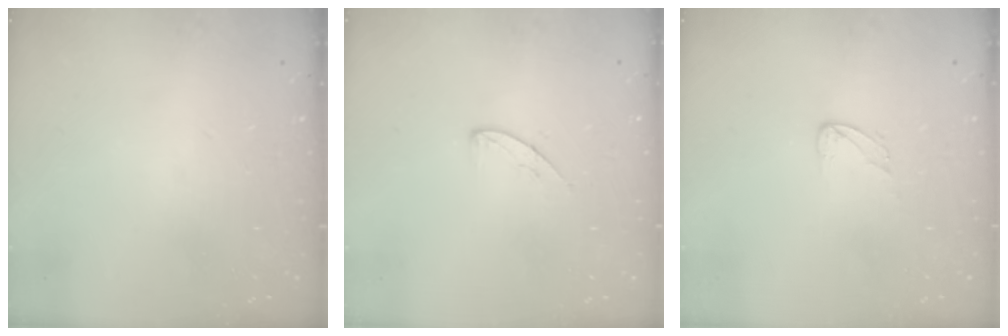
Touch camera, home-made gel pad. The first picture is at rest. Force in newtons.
{"total": 4.9, "press": 4.9, "slide": 0.5}
{"total": 2.4, "press": 2.4, "slide": 0.1}